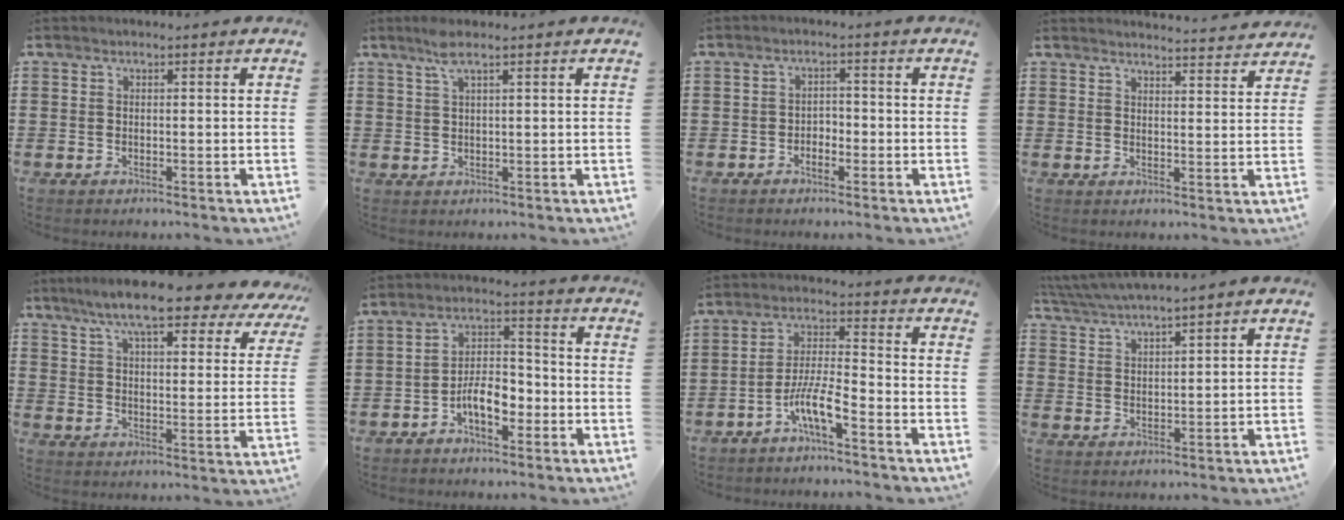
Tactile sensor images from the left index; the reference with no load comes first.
{"total": 3.2, "force": [1.9, 0.5, 2.5], "torque": [-0.054, 0.005, 0.033]}
{"total": 1.7, "force": [-1.3, 0.9, 0.6], "torque": [-0.017, 0.003, -0.030]}
{"total": 3.2, "force": [3.2, -0.4, 0.2], "torque": [-0.006, -0.023, 0.054]}
{"total": 10.5, "force": [8.8, 0.9, 5.7], "torque": [-0.133, -0.037, 0.151]}
{"total": 6.2, "force": [-3.0, 2.8, 4.7], "torque": [-0.092, 0.010, -0.058]}
{"total": 7.3, "force": [-4.5, 1.1, 5.6], "torque": [-0.119, -0.003, -0.088]}
{"total": 3.8, "force": [3.6, -0.5, 1.2], "torque": [-0.036, -0.015, 0.063]}